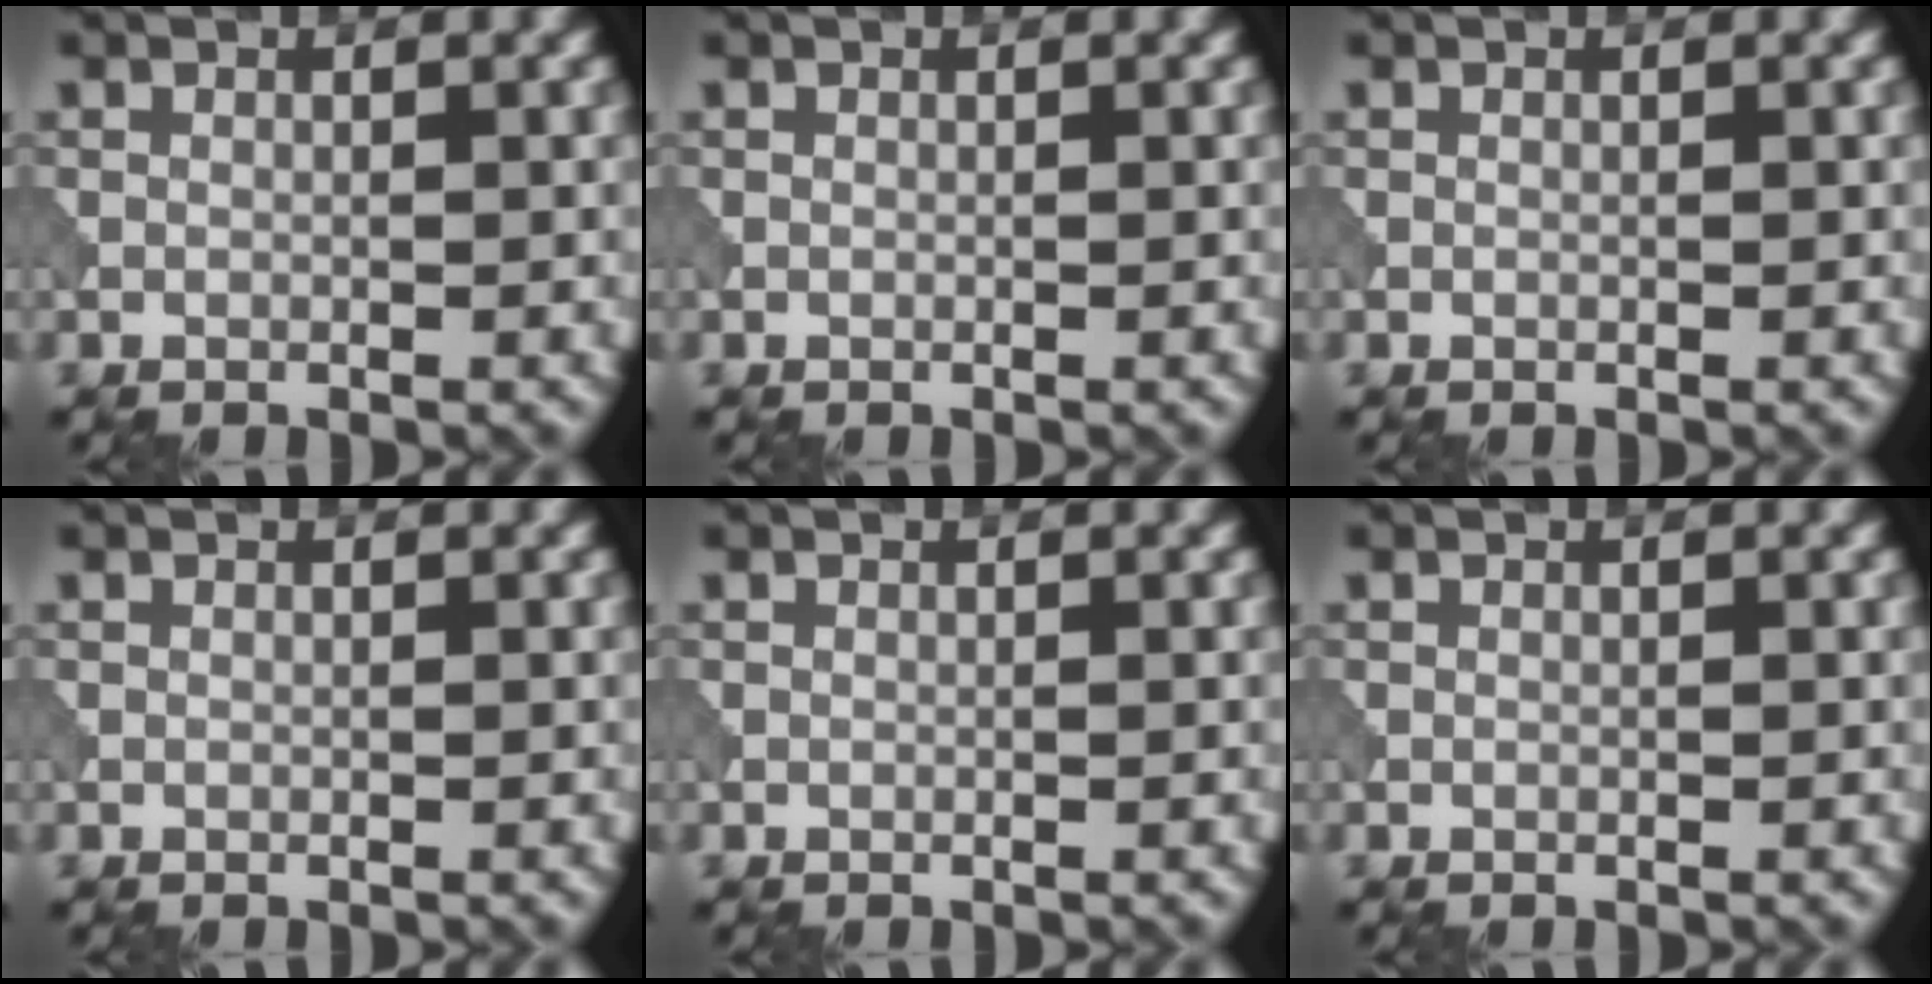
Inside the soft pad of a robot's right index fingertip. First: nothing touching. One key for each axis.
{"total": 0.0}
{"total": 0.0}
{"total": 0.0}
{"total": 0.0}
{"total": 0.0}